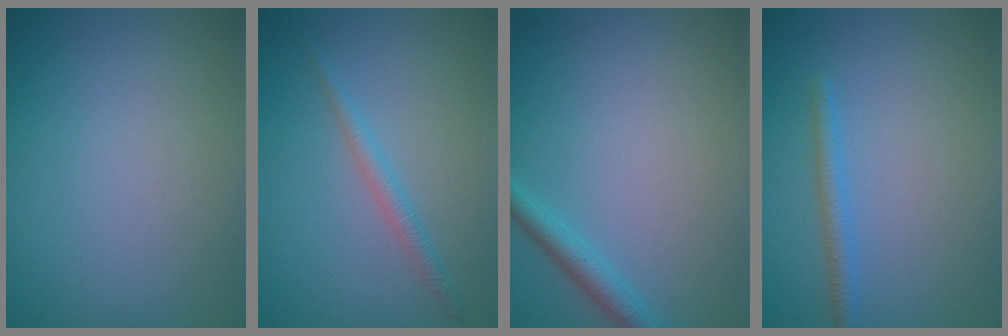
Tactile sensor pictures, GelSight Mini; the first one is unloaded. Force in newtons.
{"total": 1.5, "press": 1.4, "slide": 0.1}
{"total": 2.0, "press": 2.0, "slide": 0.1}
{"total": 1.7, "press": 1.7, "slide": 0.0}